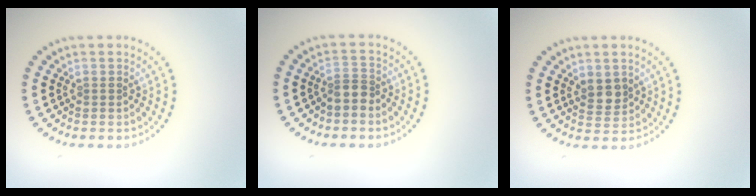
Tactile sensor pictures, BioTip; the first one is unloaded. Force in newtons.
{"total": 1.9, "press": 1.5, "slide": 1.2}
{"total": 1.9, "press": 1.8, "slide": 0.7}